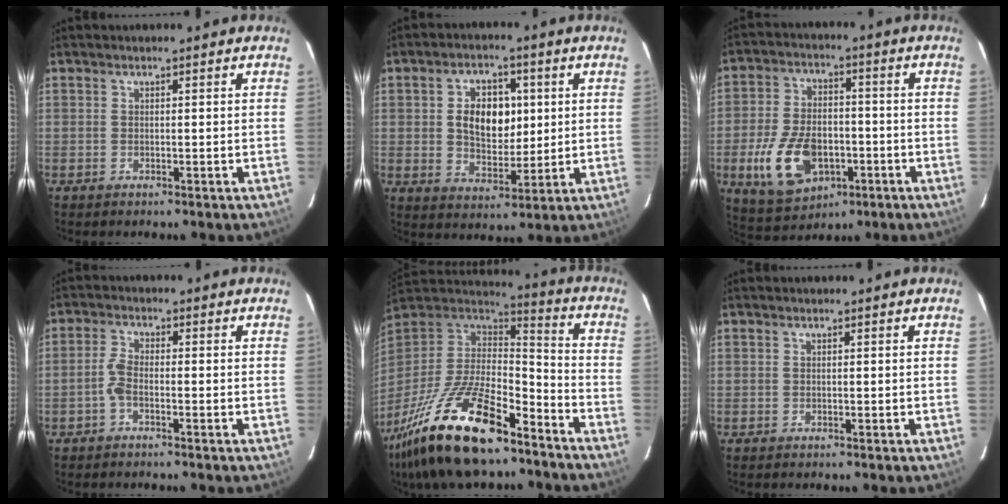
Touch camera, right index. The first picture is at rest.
{"total": 9.7, "force": [1.6, 6.5, 7.1], "torque": [-0.125, 0.012, 0.034]}
{"total": 15.0, "force": [-5.0, 9.3, 10.6], "torque": [-0.234, -0.007, -0.071]}
{"total": 2.7, "force": [-1.4, 0.9, 2.1], "torque": [-0.055, 0.007, -0.032]}
{"total": 27.3, "force": [-18.1, 10.0, 17.7], "torque": [-0.356, -0.034, -0.304]}
{"total": 0.0}